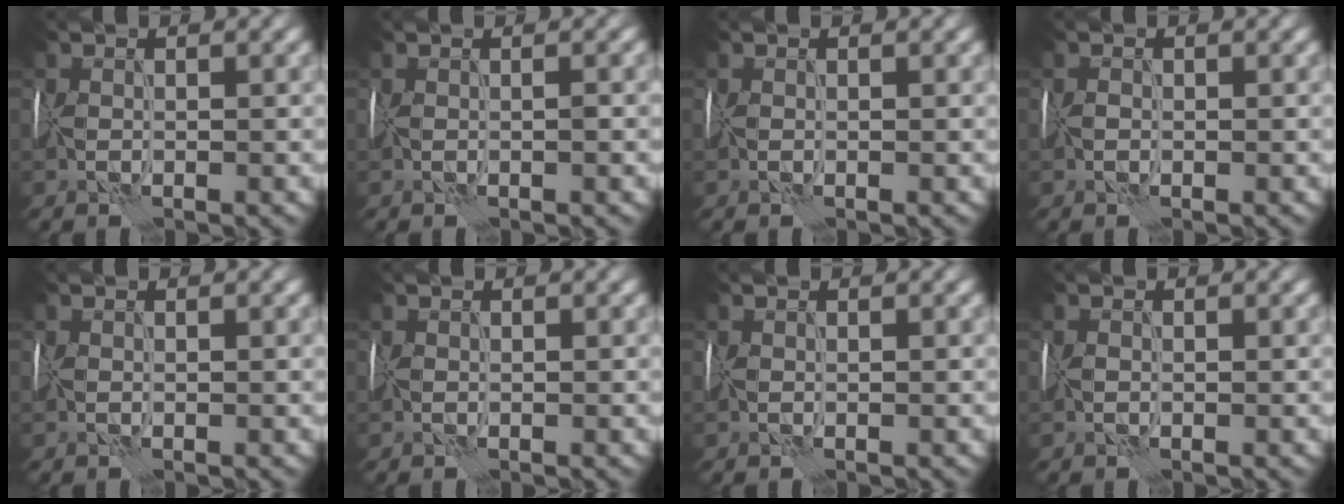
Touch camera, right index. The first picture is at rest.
{"total": 0.7, "force": [0.1, -0.4, 0.6], "torque": [-0.010, 0.000, 0.001]}
{"total": 0.0}
{"total": 0.0}
{"total": 0.0}
{"total": 0.0}
{"total": 0.0}
{"total": 0.0}